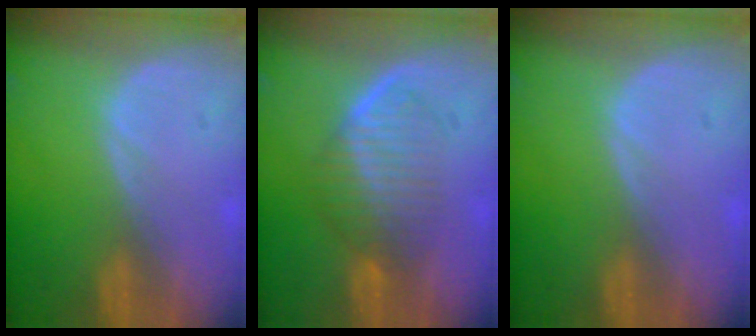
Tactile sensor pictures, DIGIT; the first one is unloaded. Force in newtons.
{"total": 6.3, "press": 6.2, "slide": 1.1}
{"total": 0.0}